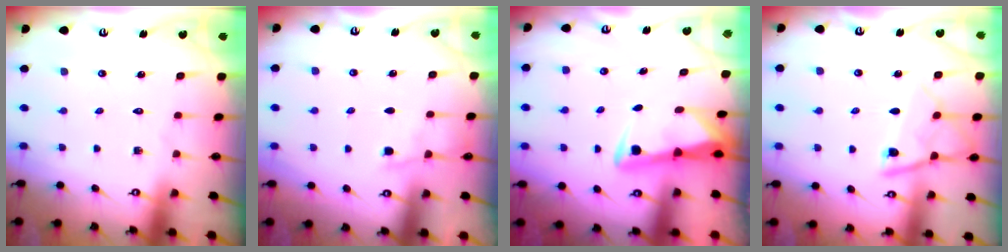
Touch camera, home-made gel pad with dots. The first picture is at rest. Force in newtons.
{"total": 5.0, "press": 4.9, "slide": 0.7}
{"total": 3.1, "press": 3.1, "slide": 0.4}
{"total": 11.1, "press": 11.1, "slide": 1.2}